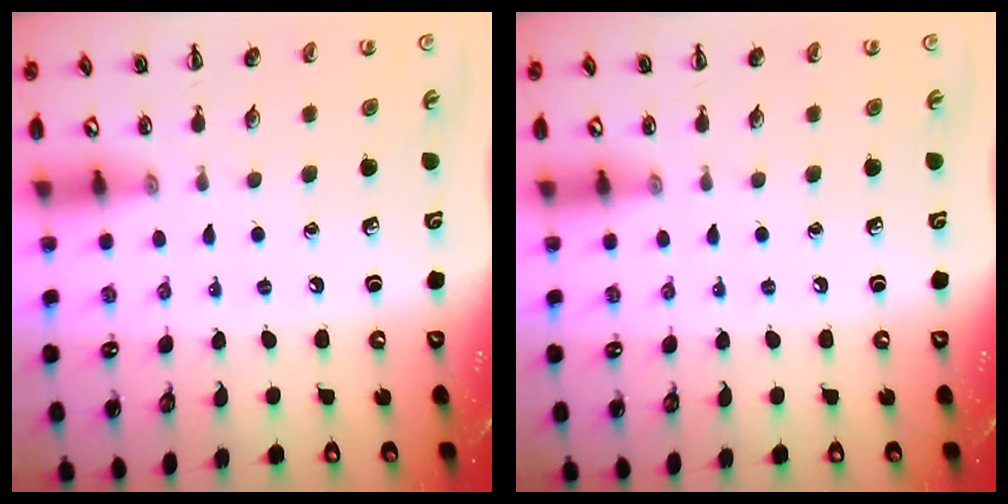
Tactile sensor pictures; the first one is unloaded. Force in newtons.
{"total": 0.0}